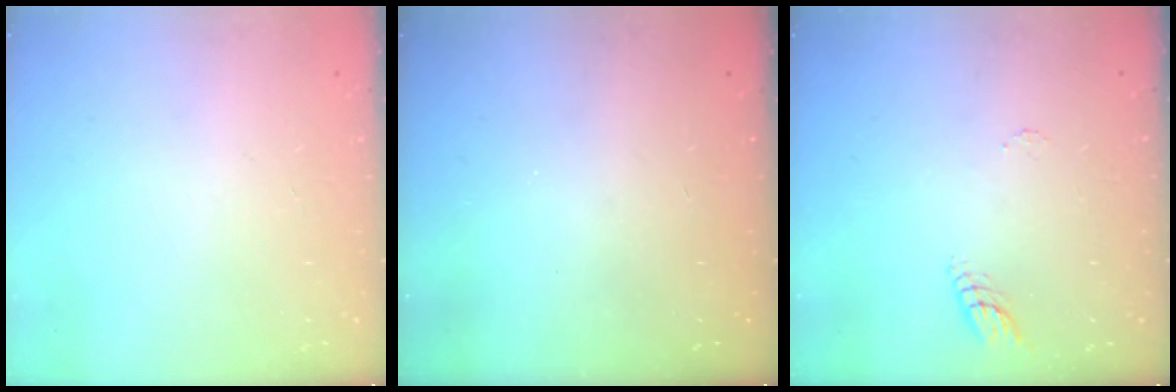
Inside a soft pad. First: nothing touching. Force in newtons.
{"total": 0.0}
{"total": 5.5, "press": 5.5, "slide": 0.5}